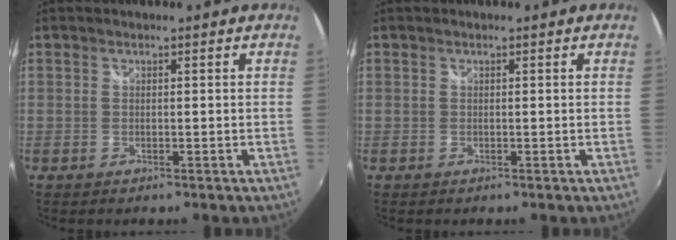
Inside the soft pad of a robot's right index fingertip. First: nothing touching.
{"total": 0.0}